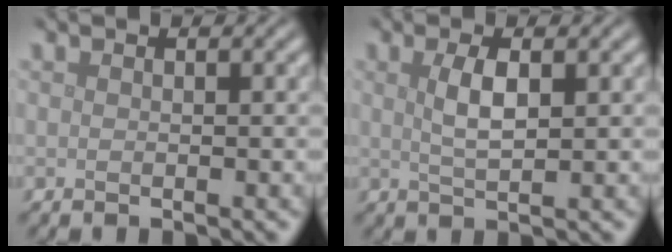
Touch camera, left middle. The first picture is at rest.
{"total": 2.6, "force": [0.7, 0.8, 2.3], "torque": [-0.046, 0.001, 0.015]}